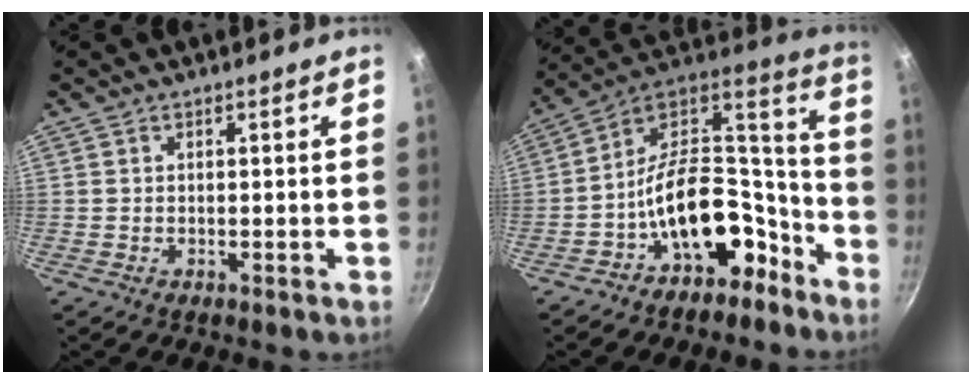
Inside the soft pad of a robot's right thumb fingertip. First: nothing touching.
{"total": 18.8, "force": [-9.2, 11.4, 11.9], "torque": [-0.128, 0.110, -0.144]}